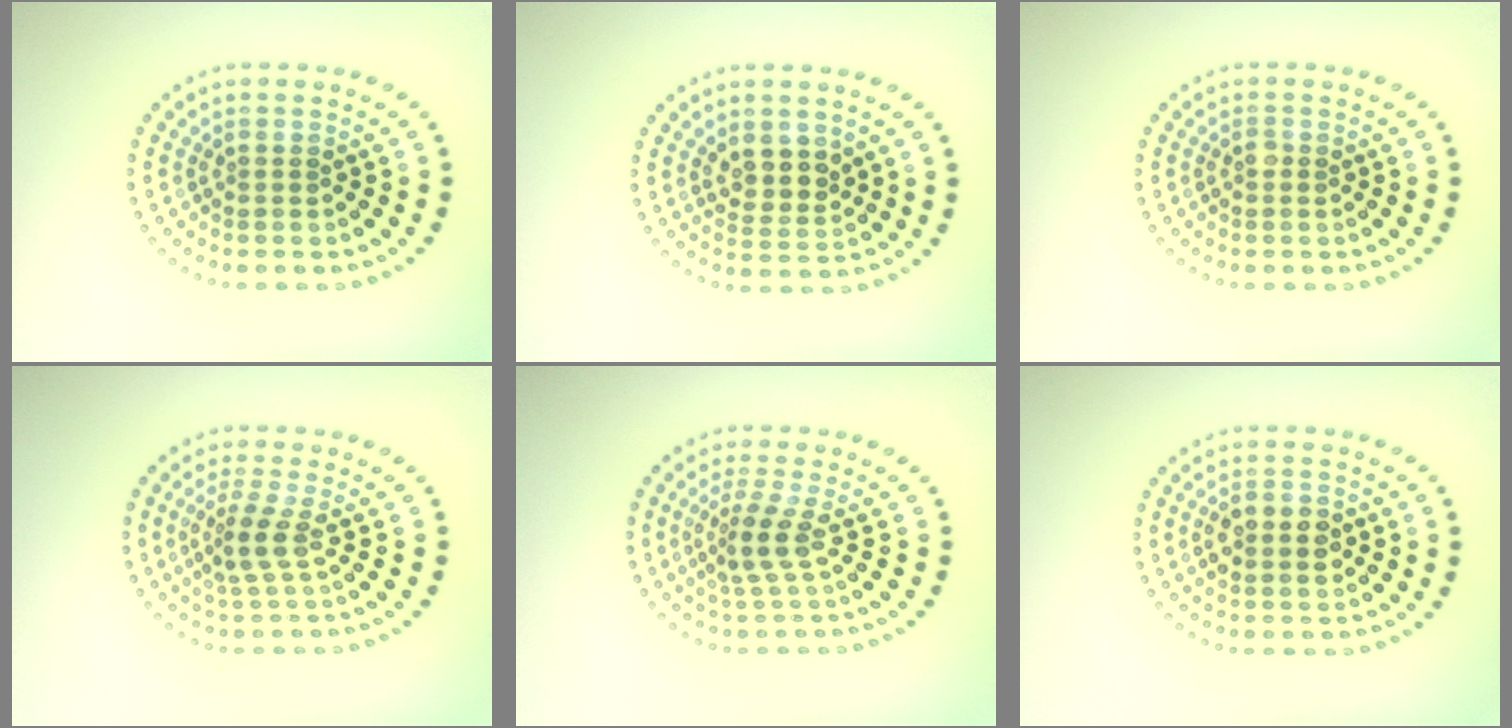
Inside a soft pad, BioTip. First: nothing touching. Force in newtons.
{"total": 2.6, "press": 2.3, "slide": 1.2}
{"total": 0.5, "press": 0.4, "slide": 0.3}
{"total": 2.3, "press": 1.7, "slide": 1.4}
{"total": 2.6, "press": 1.9, "slide": 1.8}
{"total": 2.9, "press": 2.9, "slide": 0.1}